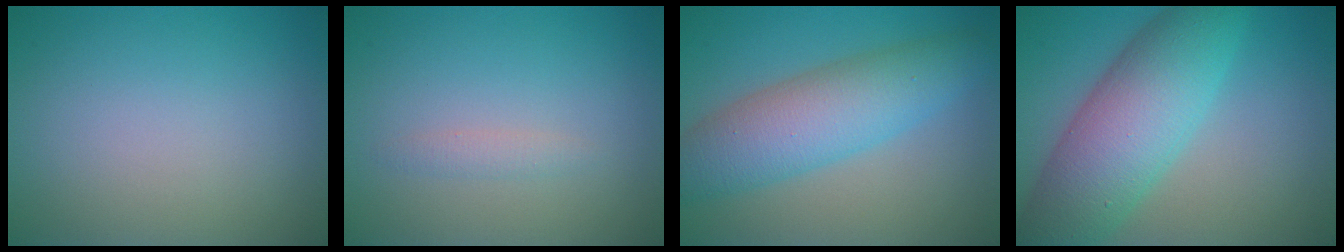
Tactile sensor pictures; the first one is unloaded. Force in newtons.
{"total": 0.9, "press": 0.9, "slide": 0.0}
{"total": 6.9, "press": 6.9, "slide": 0.1}
{"total": 9.2, "press": 9.2, "slide": 0.2}